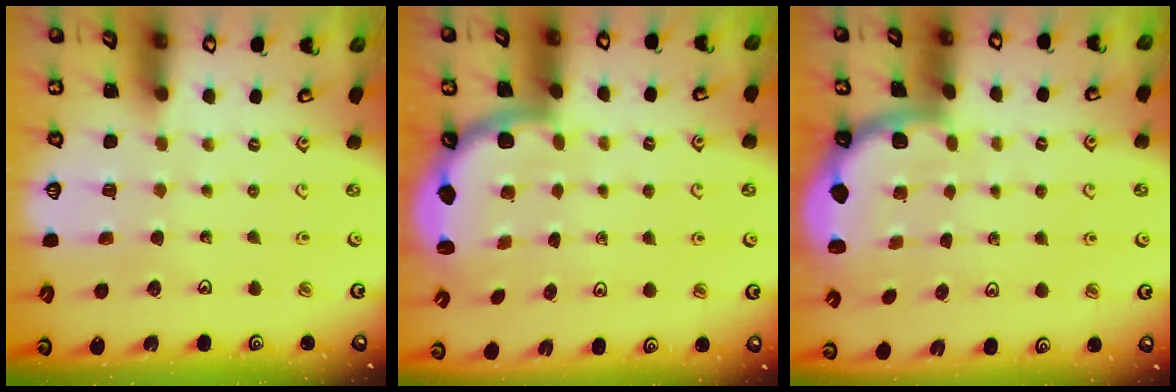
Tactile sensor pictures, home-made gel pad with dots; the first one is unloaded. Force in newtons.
{"total": 2.6, "press": 2.5, "slide": 0.6}
{"total": 1.7, "press": 1.7, "slide": 0.3}